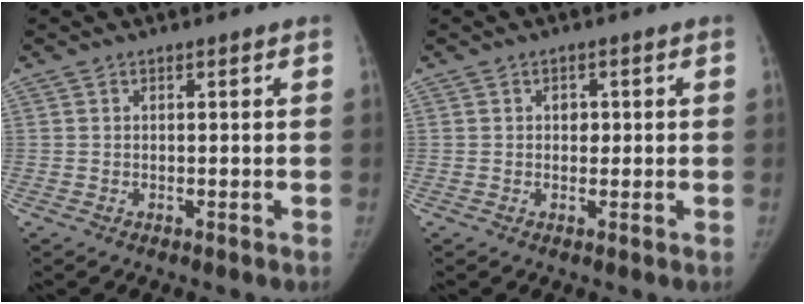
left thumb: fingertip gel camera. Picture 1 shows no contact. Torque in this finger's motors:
{"motor_torque": [0.25, 0.61, -0.20, 0.04, 0.14]}